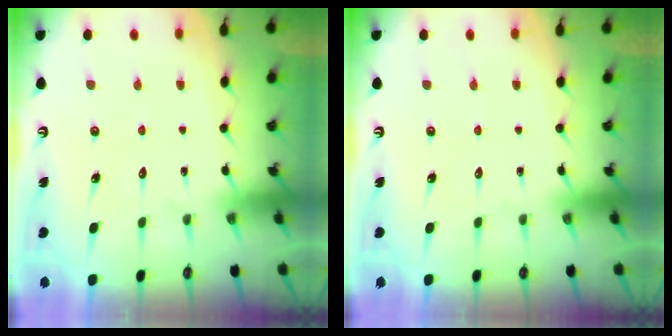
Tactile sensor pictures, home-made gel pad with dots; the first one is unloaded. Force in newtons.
{"total": 0.0}